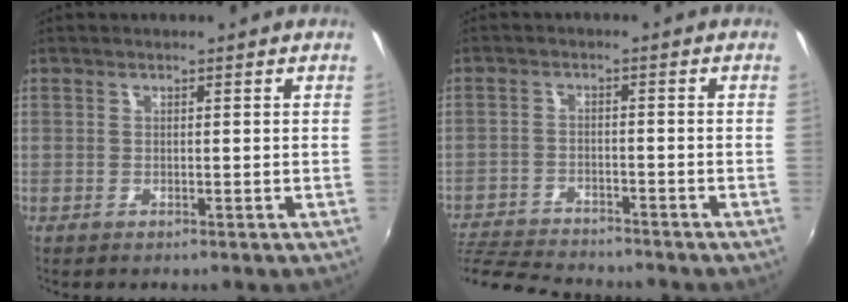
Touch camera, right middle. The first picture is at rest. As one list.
[{"total": 12.3, "force": [-11.3, 2.5, 4.0], "torque": [-0.111, -0.013, -0.195]}]